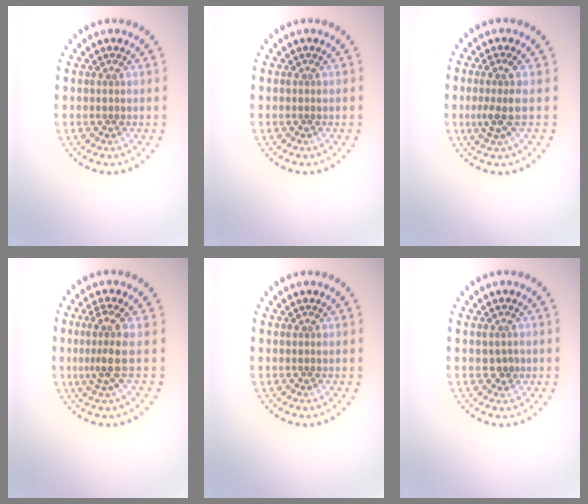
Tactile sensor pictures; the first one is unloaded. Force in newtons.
{"total": 0.0}
{"total": 2.3, "press": 1.8, "slide": 1.6}
{"total": 2.7, "press": 2.0, "slide": 1.8}
{"total": 0.0}
{"total": 1.3, "press": 1.3, "slide": 0.4}